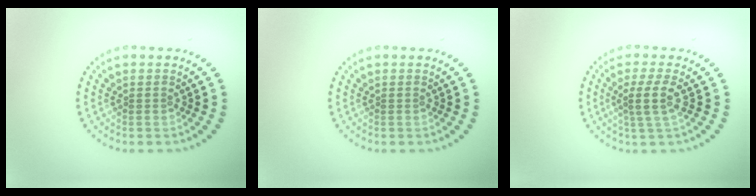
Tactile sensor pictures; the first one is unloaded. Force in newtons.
{"total": 0.0}
{"total": 2.4, "press": 1.8, "slide": 1.7}